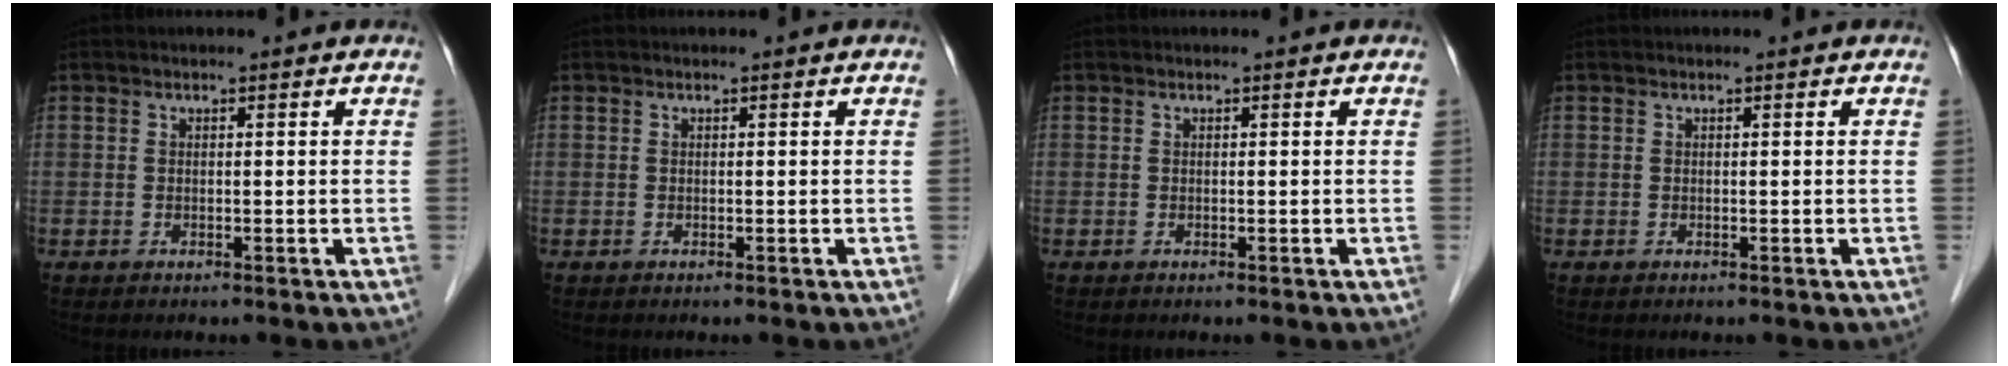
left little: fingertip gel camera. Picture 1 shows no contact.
{"total": 0.0}
{"total": 0.0}
{"total": 0.0}